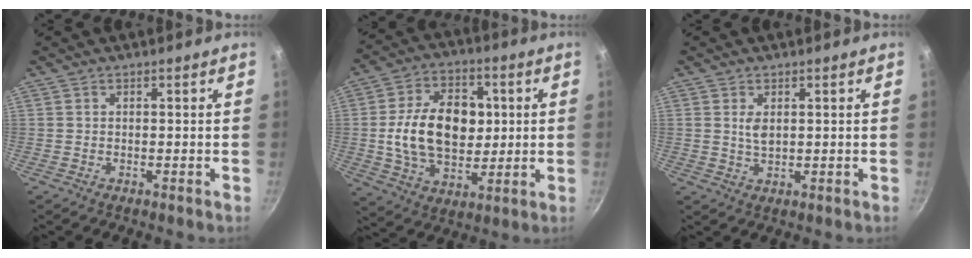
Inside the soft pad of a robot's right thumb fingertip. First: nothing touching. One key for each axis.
{"total": 17.9, "fx": 1.4, "fy": 12.4, "fz": 12.9, "tx": -0.185, "ty": 0.008, "tz": 0.021}
{"total": 2.8, "fx": 0.7, "fy": 1.6, "fz": 2.2, "tx": -0.038, "ty": -0.005, "tz": 0.015}